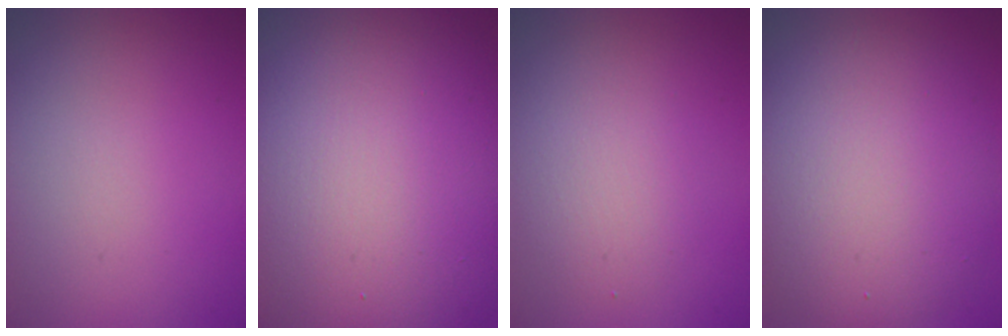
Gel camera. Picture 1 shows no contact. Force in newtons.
{"total": 18.7, "press": 18.7, "slide": 0.8}
{"total": 2.6, "press": 2.6, "slide": 0.2}
{"total": 8.7, "press": 8.7, "slide": 0.4}